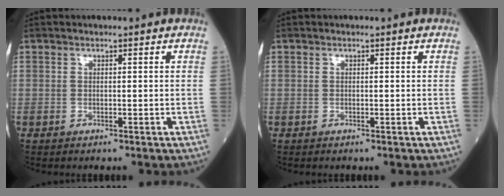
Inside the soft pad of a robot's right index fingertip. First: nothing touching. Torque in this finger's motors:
{"motor_torque": [0.03, 0.02, 0.00, -0.01]}